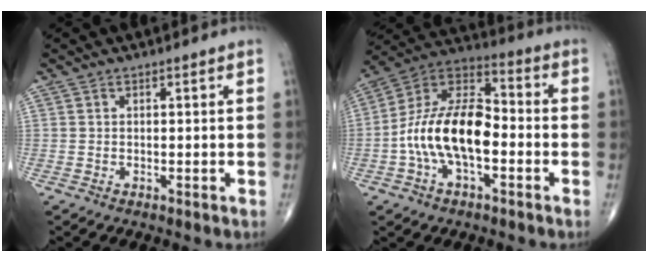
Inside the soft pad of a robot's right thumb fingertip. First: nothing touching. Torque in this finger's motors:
{"motor_torque": [0.36, 0.34, 0.61, -0.59, 0.25]}